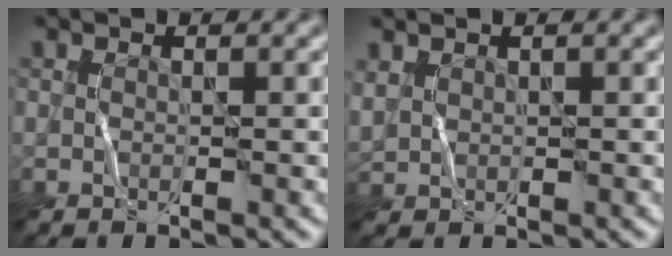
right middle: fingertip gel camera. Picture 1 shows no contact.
{"total": 0.9, "force": [0.8, 0.2, -0.3], "torque": [0.000, -0.001, 0.021]}